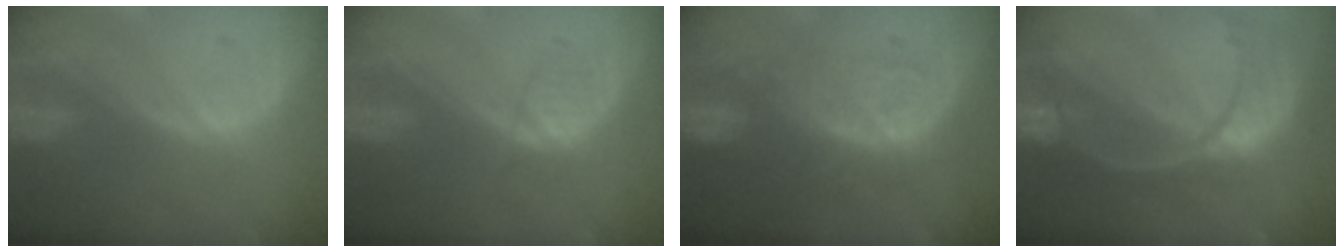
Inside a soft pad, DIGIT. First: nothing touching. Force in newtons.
{"total": 2.1, "press": 2.1, "slide": 0.3}
{"total": 9.4, "press": 8.5, "slide": 3.9}
{"total": 11.2, "press": 9.4, "slide": 6.1}